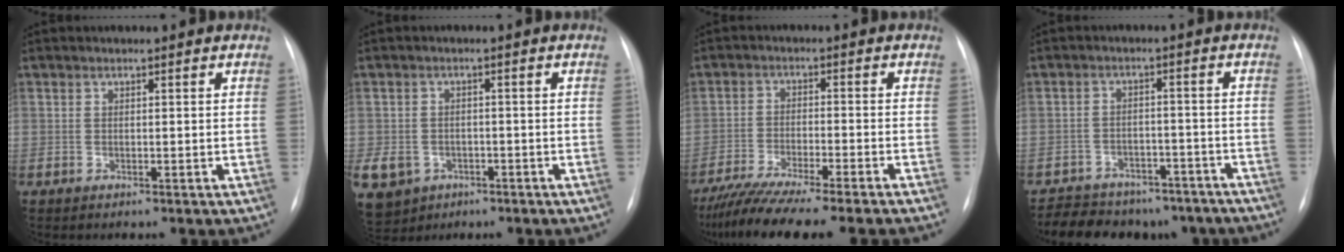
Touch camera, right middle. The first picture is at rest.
{"total": 13.1, "force": [-5.7, 10.8, 4.8], "torque": [-0.146, 0.004, -0.076]}
{"total": 13.9, "force": [-11.8, -0.4, 7.3], "torque": [-0.111, -0.040, -0.187]}
{"total": 16.0, "force": [-13.3, 7.2, 5.1], "torque": [-0.096, 0.015, -0.165]}